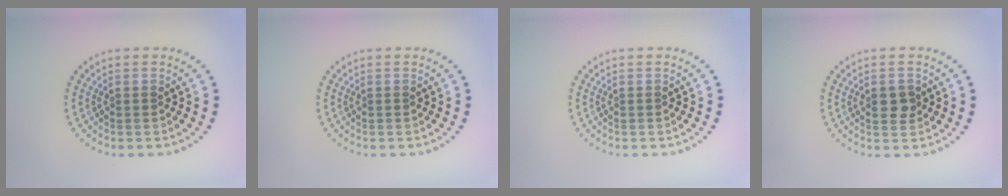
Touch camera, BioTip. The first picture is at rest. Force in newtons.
{"total": 0.0}
{"total": 0.0}
{"total": 2.0, "press": 2.0, "slide": 0.1}